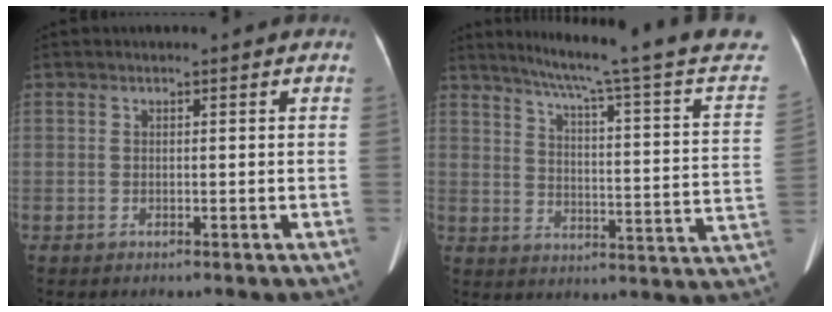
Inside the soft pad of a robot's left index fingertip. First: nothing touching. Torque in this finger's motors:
{"motor_torque": [0.20, -1.25, 0.01, 0.08]}